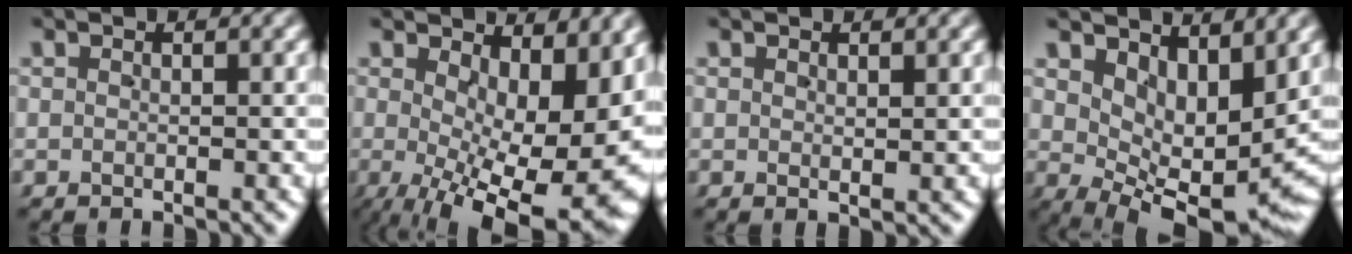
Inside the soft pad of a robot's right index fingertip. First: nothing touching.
{"total": 11.9, "force": [-3.5, 4.9, 10.2], "torque": [-0.136, -0.059, -0.021]}
{"total": 0.5, "force": [0.5, 0.0, 0.3], "torque": [-0.002, -0.006, 0.013]}
{"total": 6.5, "force": [0.7, 3.2, 5.7], "torque": [-0.085, -0.026, 0.022]}